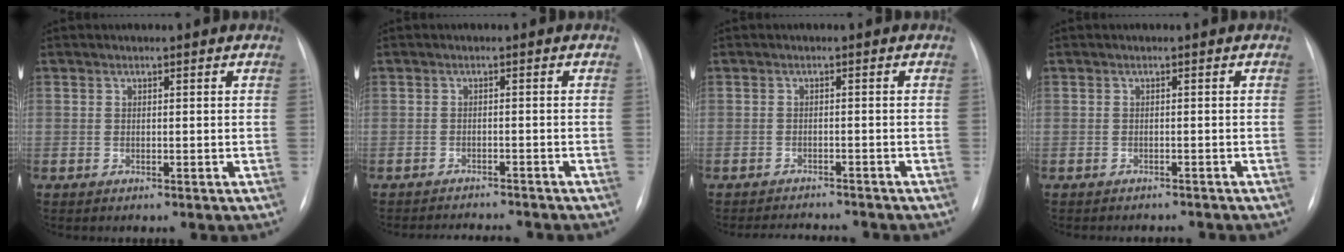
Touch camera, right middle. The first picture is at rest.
{"total": 6.8, "force": [-6.6, 0.6, 1.6], "torque": [-0.018, -0.002, -0.088]}
{"total": 5.7, "force": [-5.6, 0.7, 1.0], "torque": [-0.011, -0.002, -0.077]}
{"total": 3.6, "force": [-3.4, 1.1, 0.6], "torque": [-0.001, -0.001, -0.041]}